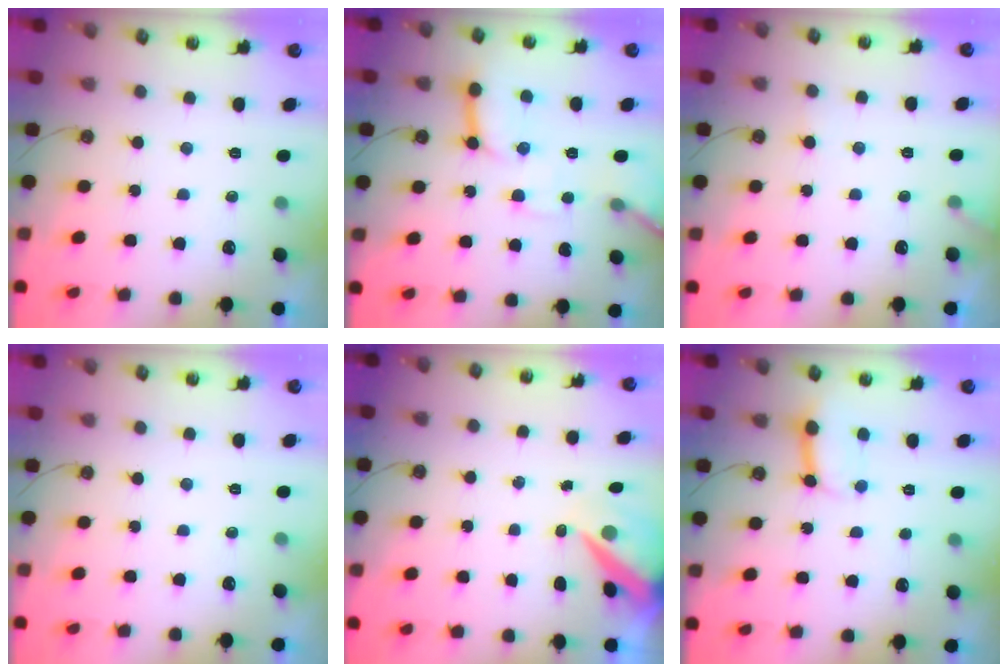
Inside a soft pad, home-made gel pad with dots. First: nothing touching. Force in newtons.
{"total": 12.2, "press": 12.2, "slide": 1.1}
{"total": 7.7, "press": 7.7, "slide": 0.4}
{"total": 0.0}
{"total": 8.7, "press": 8.6, "slide": 1.1}
{"total": 8.9, "press": 8.8, "slide": 0.7}